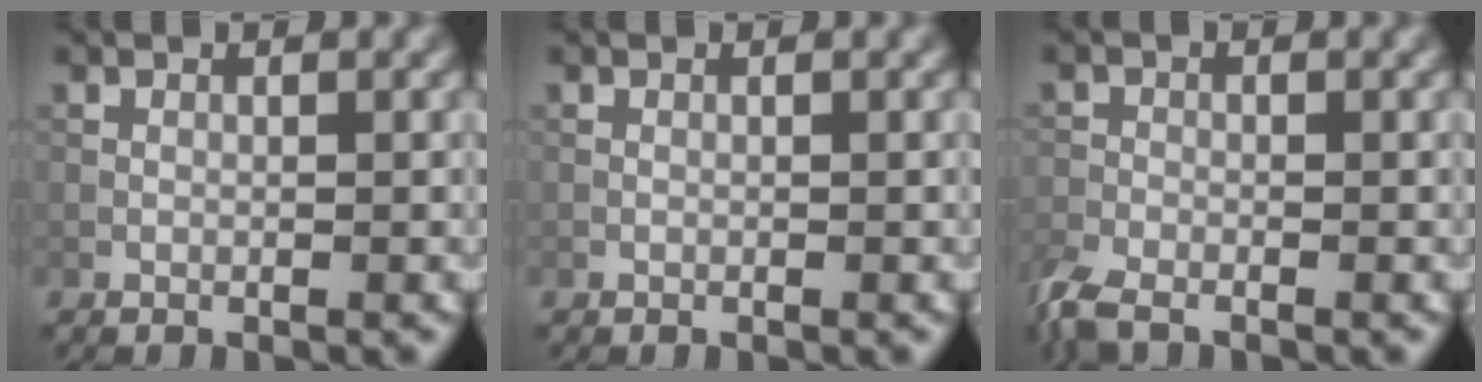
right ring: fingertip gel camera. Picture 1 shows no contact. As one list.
[{"total": 0.0}, {"total": 3.5, "force": [-2.8, 1.3, 1.7], "torque": [-0.040, -0.013, -0.068]}]